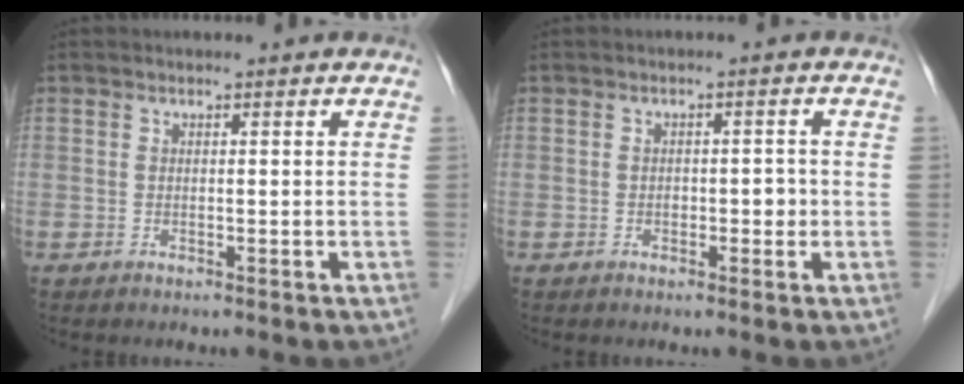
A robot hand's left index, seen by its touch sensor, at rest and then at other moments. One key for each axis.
{"total": 1.6, "fx": -0.4, "fy": 1.0, "fz": 1.2, "tx": -0.015, "ty": 0.005, "tz": -0.005}